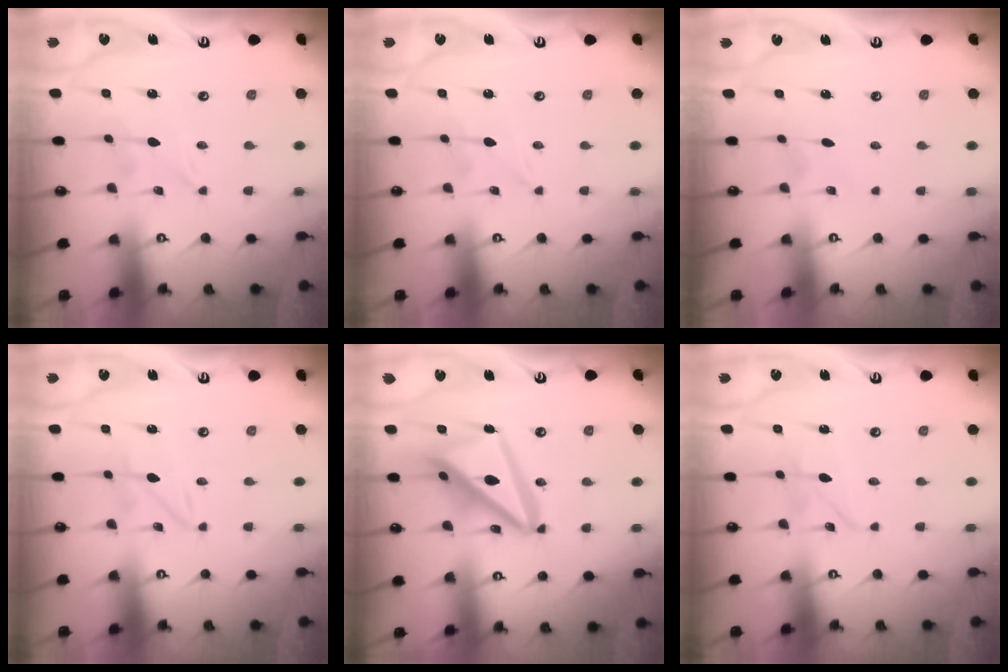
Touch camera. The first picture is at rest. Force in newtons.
{"total": 0.0}
{"total": 3.4, "press": 3.4, "slide": 0.3}
{"total": 1.6, "press": 1.6, "slide": 0.2}
{"total": 18.0, "press": 17.9, "slide": 2.0}
{"total": 2.6, "press": 2.6, "slide": 0.1}